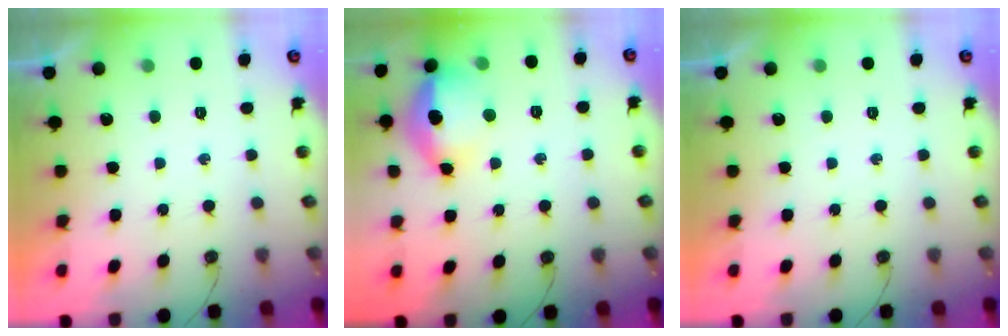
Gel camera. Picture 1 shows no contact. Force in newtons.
{"total": 14.6, "press": 14.5, "slide": 1.8}
{"total": 0.0}